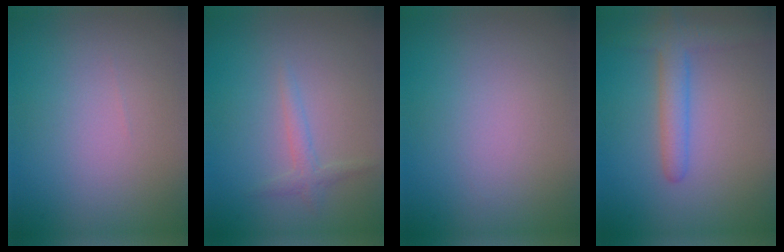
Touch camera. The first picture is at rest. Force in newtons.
{"total": 1.3, "press": 1.3, "slide": 0.0}
{"total": 0.0}
{"total": 3.0, "press": 3.0, "slide": 0.2}